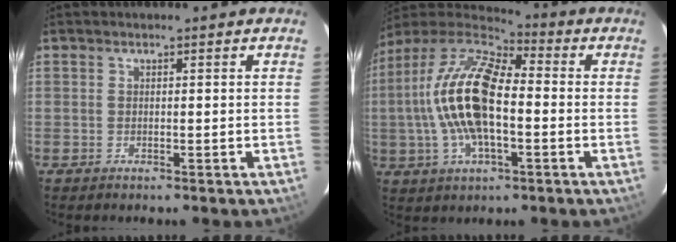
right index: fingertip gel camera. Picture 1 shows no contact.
{"total": 18.3, "force": [-1.2, 7.8, 16.5], "torque": [-0.328, 0.008, -0.030]}